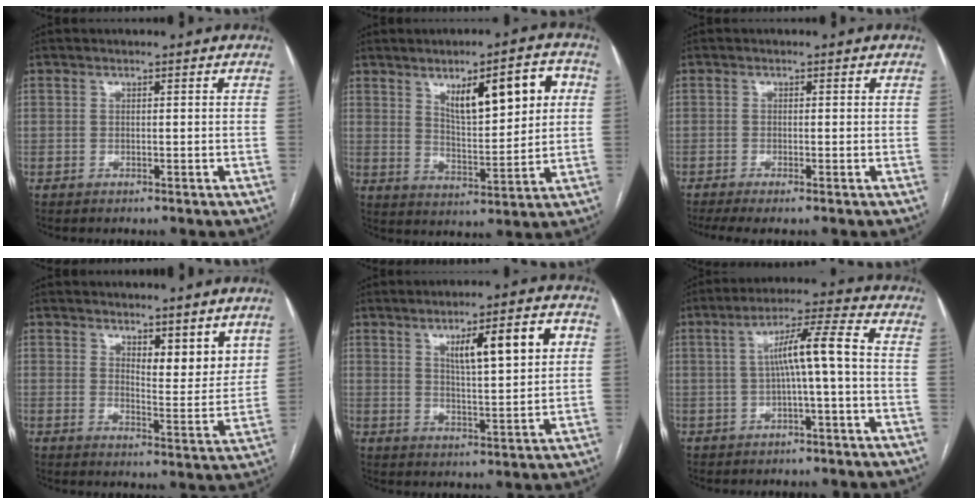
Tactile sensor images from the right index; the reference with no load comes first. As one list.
[{"total": 11.8, "force": [4.4, 3.4, 10.4], "torque": [-0.154, 0.012, 0.074]}, {"total": 3.4, "force": [-2.2, 0.2, 2.6], "torque": [-0.045, -0.009, -0.038]}, {"total": 6.4, "force": [4.4, 2.1, 4.1], "torque": [-0.055, -0.017, 0.070]}, {"total": 10.5, "force": [3.5, 1.7, 9.8], "torque": [-0.149, 0.012, 0.056]}, {"total": 7.7, "force": [-0.4, -0.1, 7.7], "torque": [-0.130, 0.028, -0.007]}]